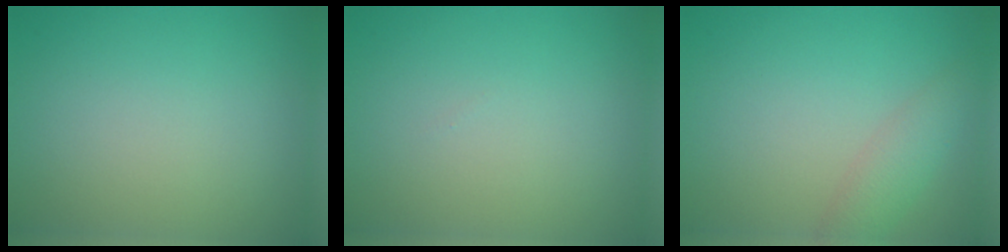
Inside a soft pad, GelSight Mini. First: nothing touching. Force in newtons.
{"total": 0.0}
{"total": 2.5, "press": 2.5, "slide": 0.1}